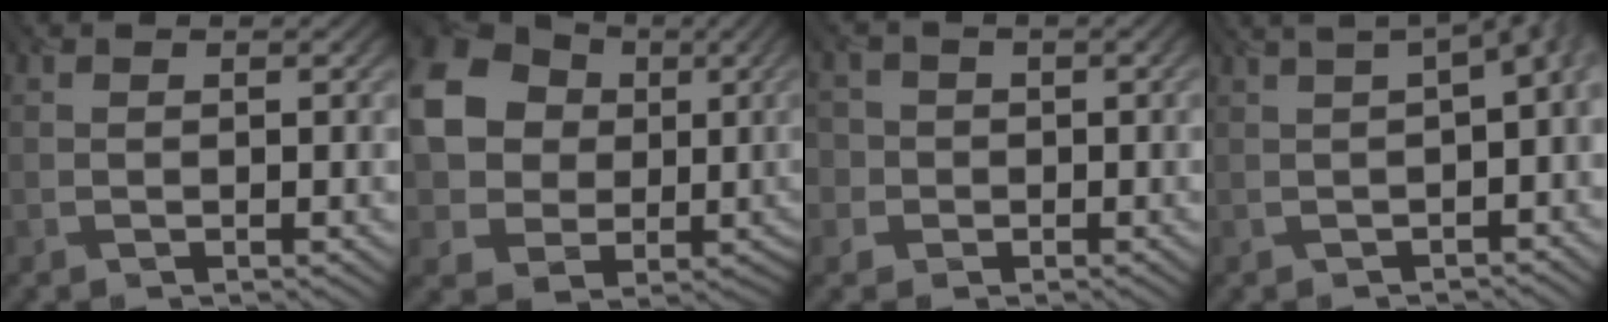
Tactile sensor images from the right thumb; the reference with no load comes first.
{"total": 18.4, "force": [3.5, 16.2, 8.0], "torque": [-0.239, 0.029, 0.046]}
{"total": 3.8, "force": [-0.7, 3.8, 0.3], "torque": [-0.004, 0.007, -0.033]}
{"total": 6.1, "force": [0.5, 2.6, 5.4], "torque": [-0.056, 0.013, 0.009]}